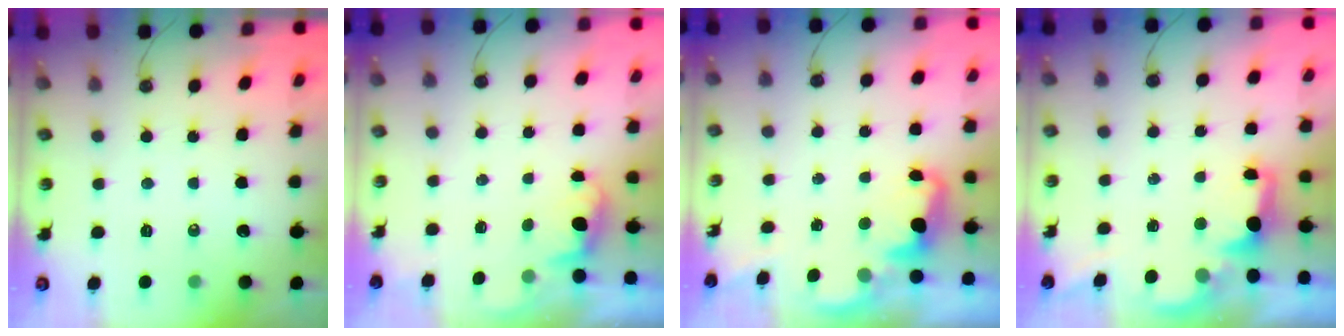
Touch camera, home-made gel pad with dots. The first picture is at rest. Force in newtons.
{"total": 0.7, "press": 0.1, "slide": 0.7}
{"total": 2.3, "press": 2.2, "slide": 0.7}
{"total": 2.0, "press": 1.9, "slide": 0.8}